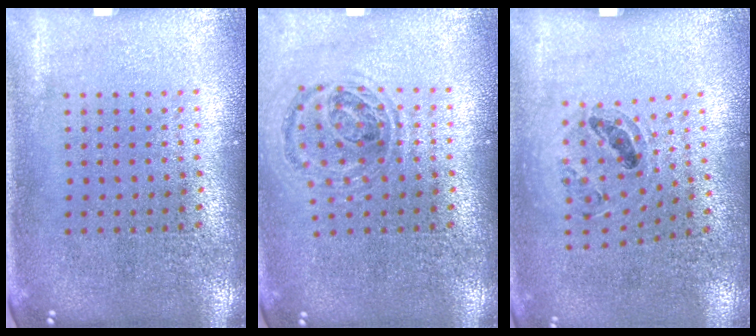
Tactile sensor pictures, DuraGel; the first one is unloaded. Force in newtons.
{"total": 0.9, "press": 0.9, "slide": 0.2}
{"total": 0.9, "press": 0.8, "slide": 0.4}